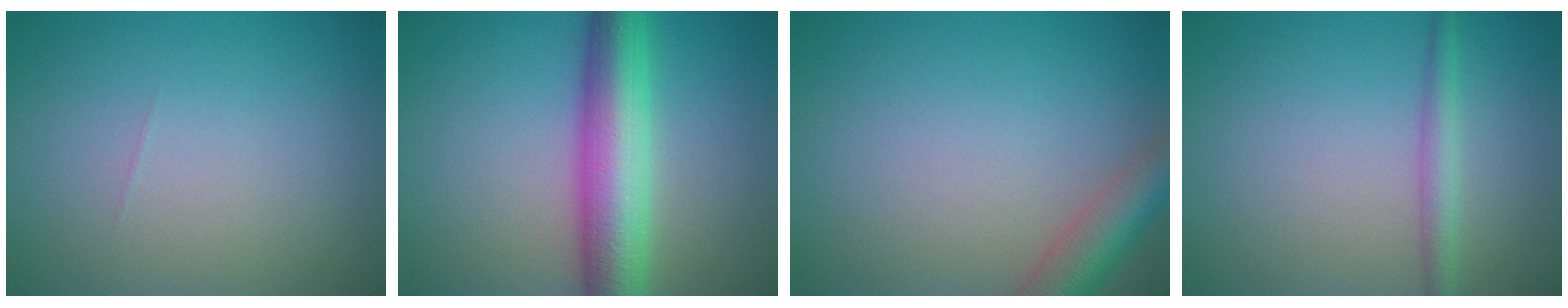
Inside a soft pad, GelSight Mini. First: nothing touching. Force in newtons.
{"total": 8.2, "press": 8.2, "slide": 0.2}
{"total": 4.3, "press": 4.3, "slide": 0.3}
{"total": 2.2, "press": 2.2, "slide": 0.1}